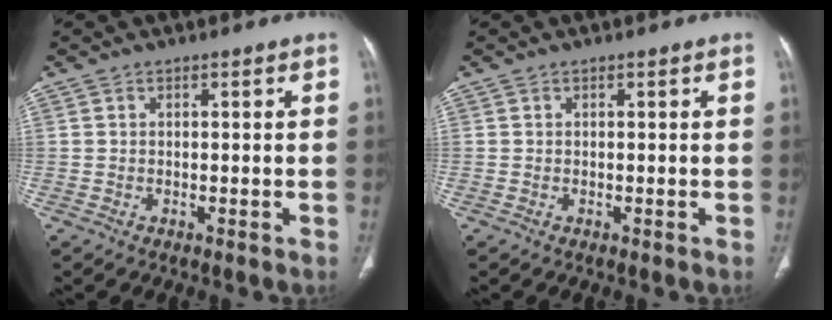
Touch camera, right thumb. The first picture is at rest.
{"total": 0.0}